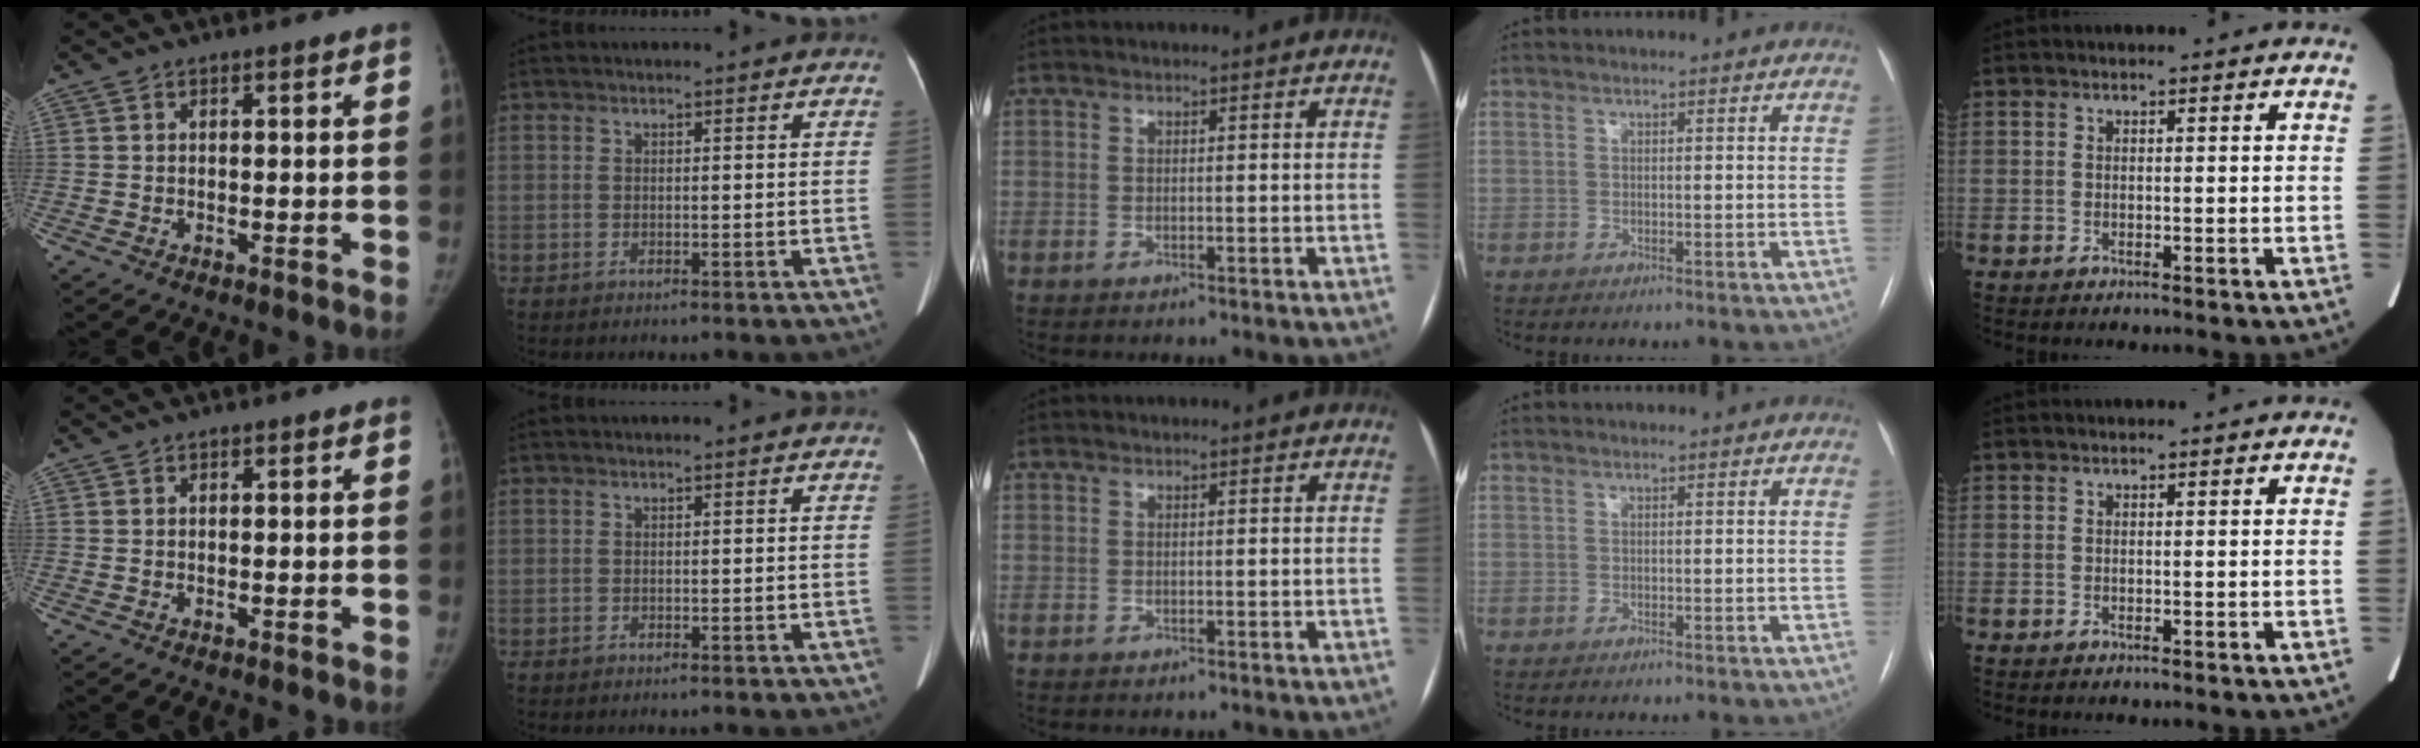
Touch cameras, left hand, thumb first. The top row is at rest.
{}